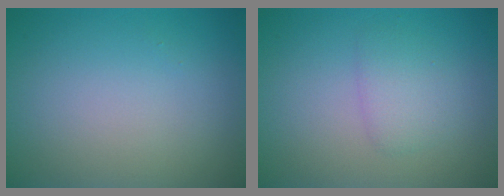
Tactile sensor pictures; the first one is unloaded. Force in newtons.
{"total": 2.1, "press": 2.1, "slide": 0.1}